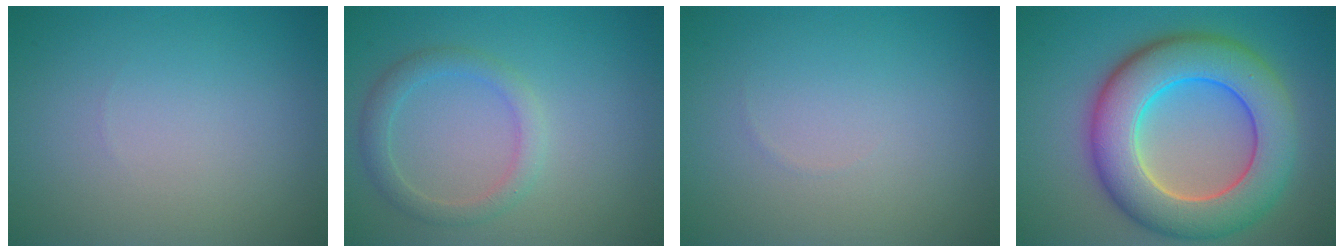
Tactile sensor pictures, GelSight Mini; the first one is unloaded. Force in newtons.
{"total": 2.4, "press": 2.4, "slide": 0.1}
{"total": 0.0}
{"total": 10.6, "press": 10.5, "slide": 0.6}